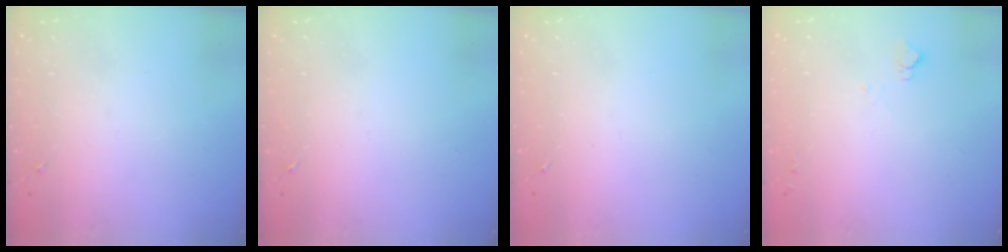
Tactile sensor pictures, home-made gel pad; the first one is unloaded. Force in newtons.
{"total": 0.0}
{"total": 0.0}
{"total": 4.4, "press": 4.3, "slide": 0.6}